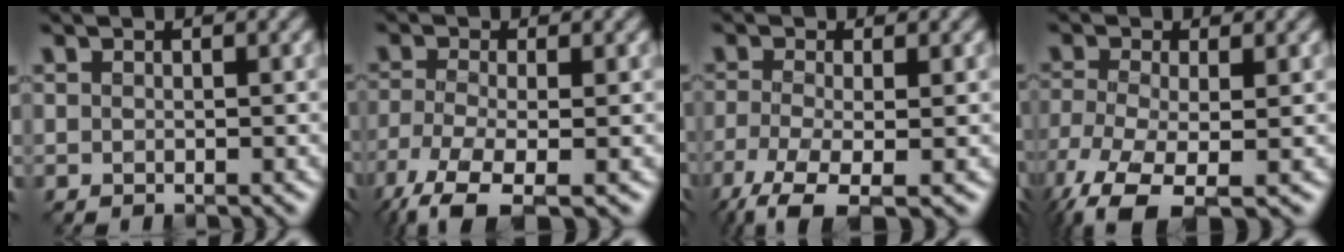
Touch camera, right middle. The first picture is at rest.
{"total": 6.8, "force": [-4.4, 1.9, 4.8], "torque": [-0.102, -0.017, -0.091]}
{"total": 5.3, "force": [-3.1, 1.4, 4.1], "torque": [-0.085, -0.013, -0.070]}
{"total": 8.0, "force": [-4.7, 2.8, 5.8], "torque": [-0.133, -0.027, -0.090]}